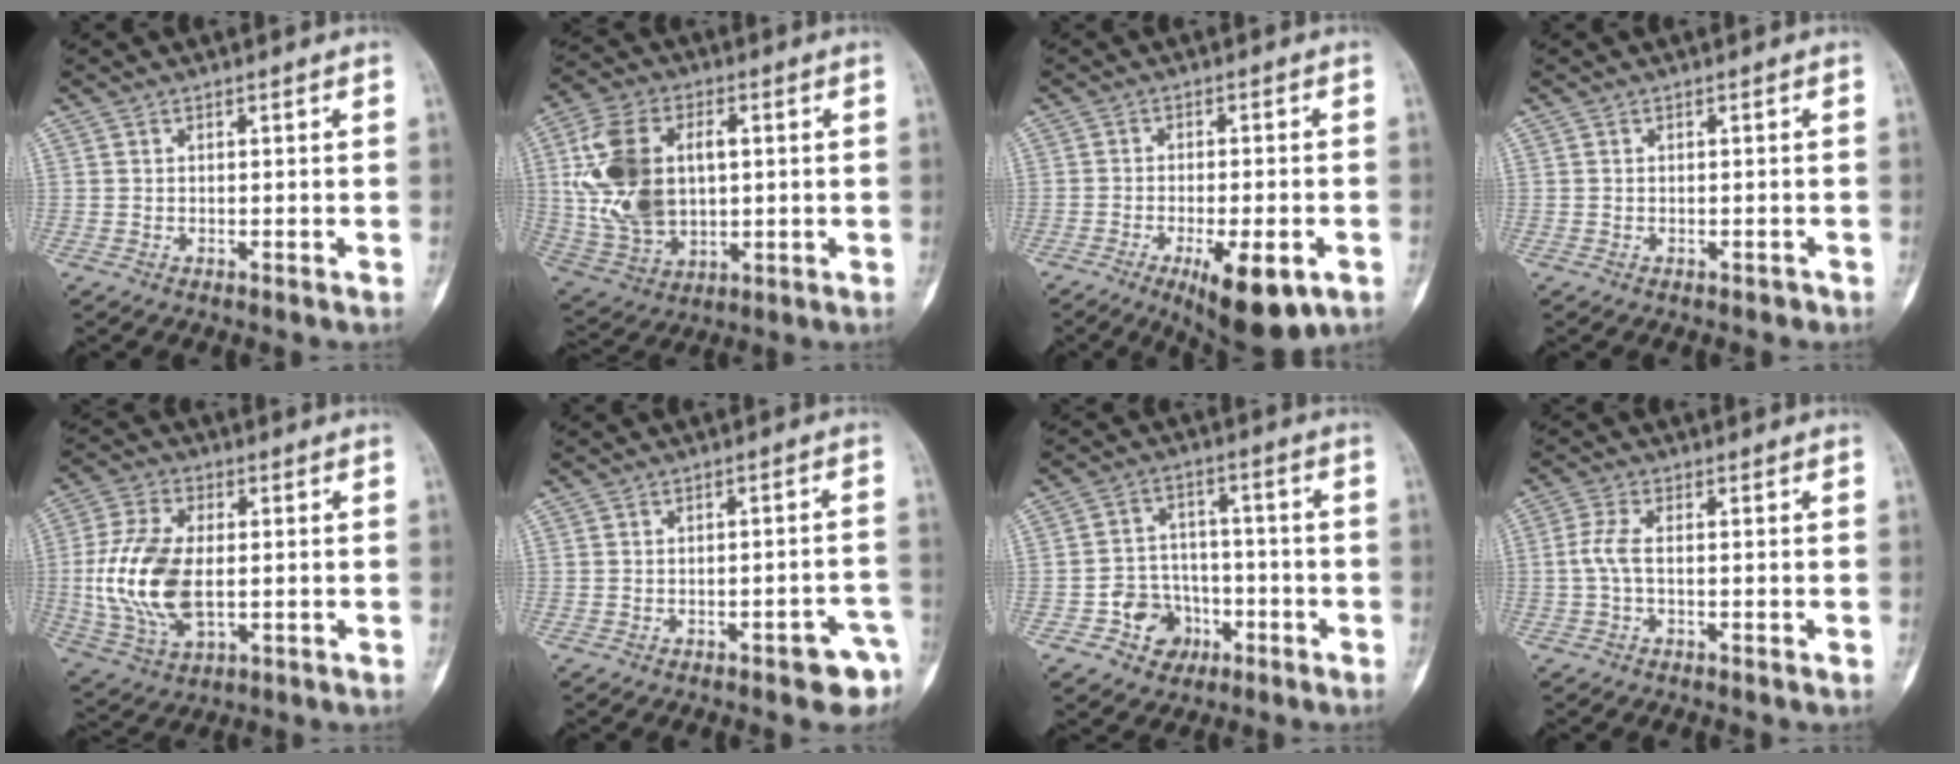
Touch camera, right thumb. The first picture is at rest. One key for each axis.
{"total": 18.0, "fx": 2.3, "fy": 11.7, "fz": 13.6, "tx": -0.257, "ty": 0.001, "tz": 0.052}
{"total": 11.6, "fx": -5.1, "fy": 3.8, "fz": 9.7, "tx": -0.135, "ty": 0.000, "tz": -0.069}
{"total": 0.5, "fx": -0.4, "fy": 0.3, "fz": 0.1, "tx": 0.002, "ty": 0.006, "tz": -0.007}
{"total": 15.5, "fx": -0.6, "fy": 8.7, "fz": 12.8, "tx": -0.269, "ty": -0.003, "tz": -0.004}
{"total": 6.4, "fx": -3.5, "fy": 2.2, "fz": 4.9, "tx": -0.044, "ty": 0.026, "tz": -0.039}
{"total": 8.4, "fx": -3.7, "fy": 7.0, "fz": 2.6, "tx": 0.000, "ty": 0.038, "tz": -0.057}
{"total": 3.4, "fx": -0.5, "fy": 1.2, "fz": 3.2, "tx": -0.083, "ty": 0.001, "tz": -0.015}